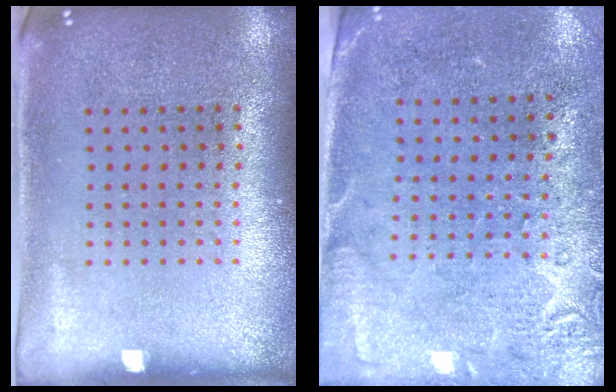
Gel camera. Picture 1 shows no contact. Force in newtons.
{"total": 2.7, "press": 2.3, "slide": 1.4}